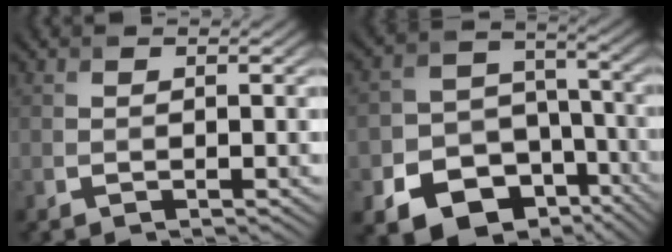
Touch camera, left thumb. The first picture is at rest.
{"total": 16.7, "force": [-9.5, 12.3, 6.1], "torque": [-0.135, -0.062, -0.143]}